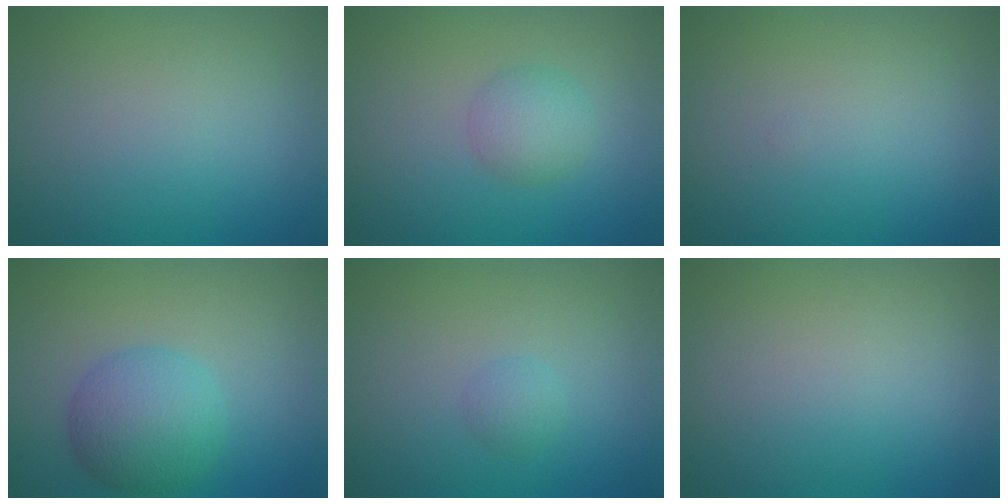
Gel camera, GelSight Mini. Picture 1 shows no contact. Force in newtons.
{"total": 2.5, "press": 2.4, "slide": 0.2}
{"total": 0.0}
{"total": 5.1, "press": 5.1, "slide": 0.1}
{"total": 1.1, "press": 1.1, "slide": 0.0}
{"total": 0.0}